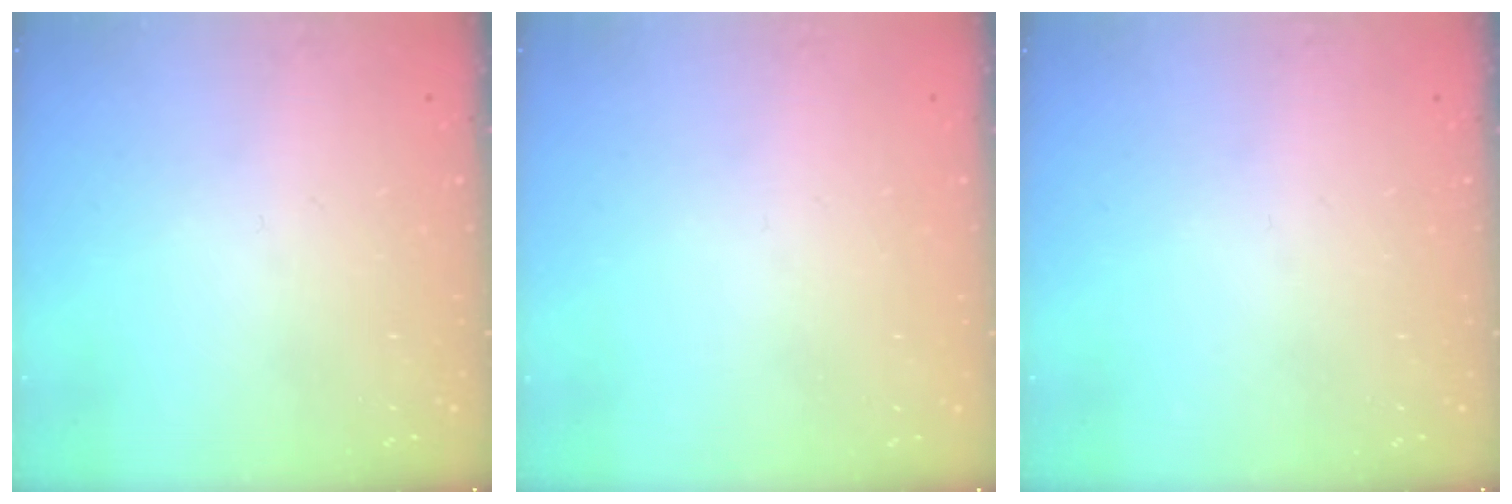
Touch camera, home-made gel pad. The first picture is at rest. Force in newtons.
{"total": 0.0}
{"total": 0.0}